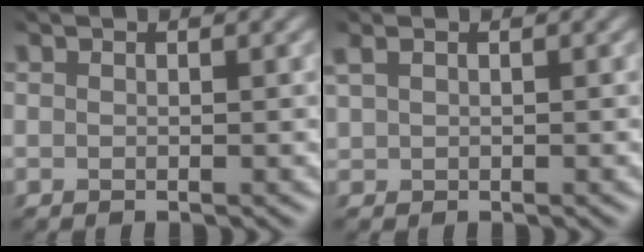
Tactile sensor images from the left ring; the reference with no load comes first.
{"total": 0.7, "force": [0.6, 0.3, 0.3], "torque": [-0.014, 0.004, 0.024]}